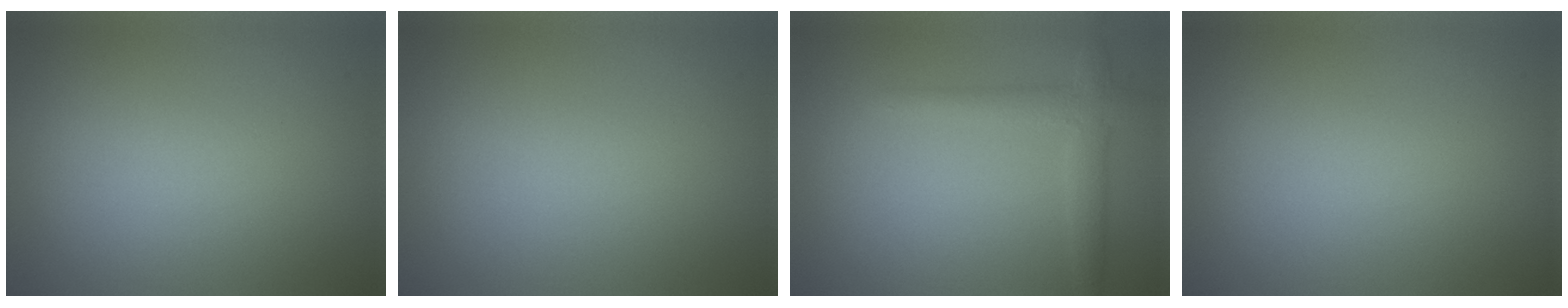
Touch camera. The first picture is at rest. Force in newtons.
{"total": 0.0}
{"total": 2.7, "press": 2.7, "slide": 0.1}
{"total": 0.0}